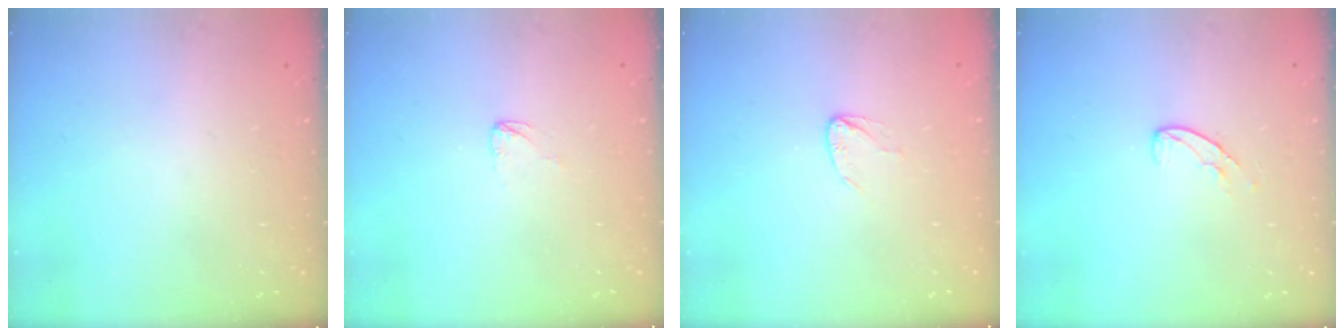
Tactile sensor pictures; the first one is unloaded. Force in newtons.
{"total": 2.4, "press": 2.4, "slide": 0.2}
{"total": 3.1, "press": 3.1, "slide": 0.3}
{"total": 6.3, "press": 6.3, "slide": 0.4}